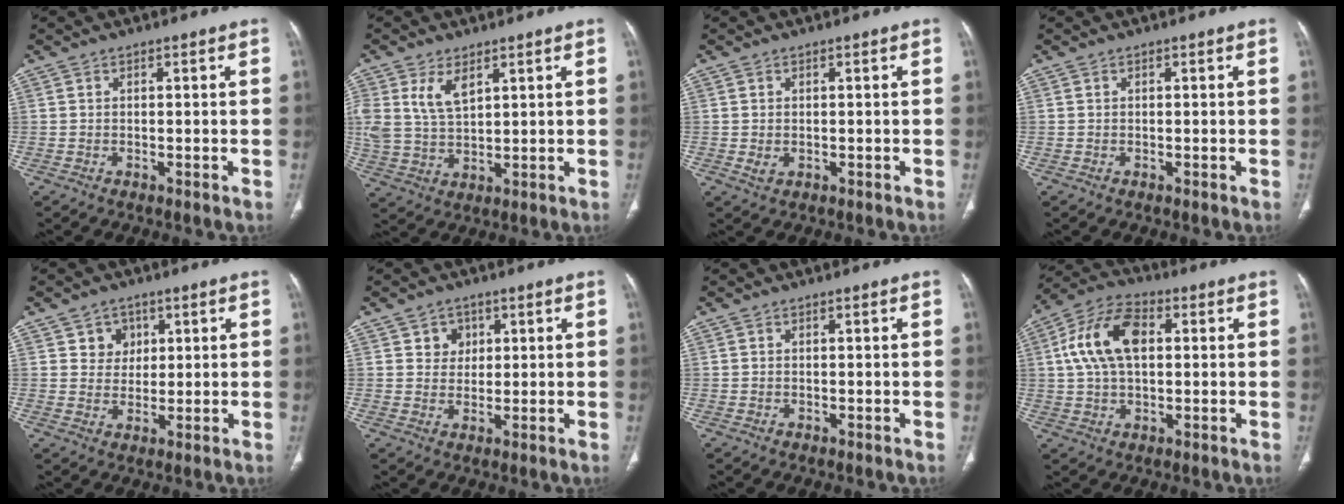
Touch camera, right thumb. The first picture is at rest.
{"total": 7.9, "force": [3.7, 4.2, 5.5], "torque": [-0.108, -0.012, 0.083]}
{"total": 1.8, "force": [-0.2, 1.3, 1.3], "torque": [-0.027, -0.001, 0.002]}
{"total": 0.0}
{"total": 4.7, "force": [1.9, 4.1, 1.2], "torque": [0.009, -0.005, 0.030]}
{"total": 3.8, "force": [1.5, 3.3, 1.1], "torque": [0.006, -0.005, 0.022]}
{"total": 0.0}
{"total": 12.9, "force": [2.3, 7.6, 10.2], "torque": [-0.197, 0.023, 0.037]}